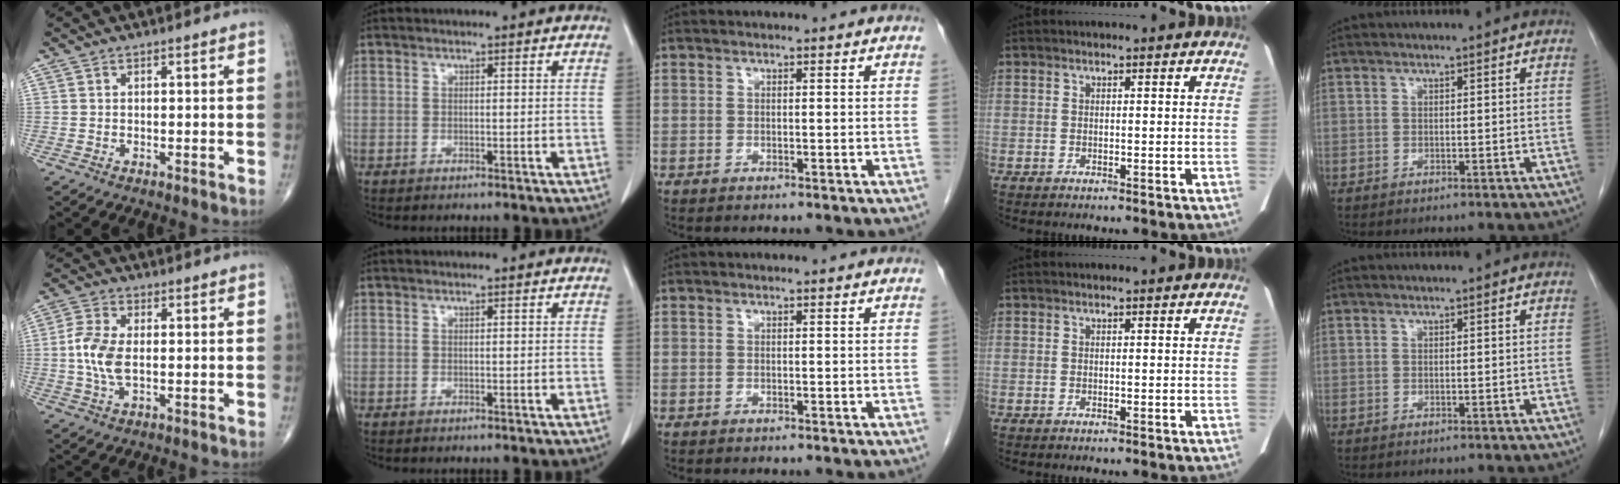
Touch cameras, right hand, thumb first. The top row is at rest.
{"thumb": {"total": 7.3, "force": [0.0, 3.7, 6.3], "torque": [-0.146, 0.003, -0.004]}}